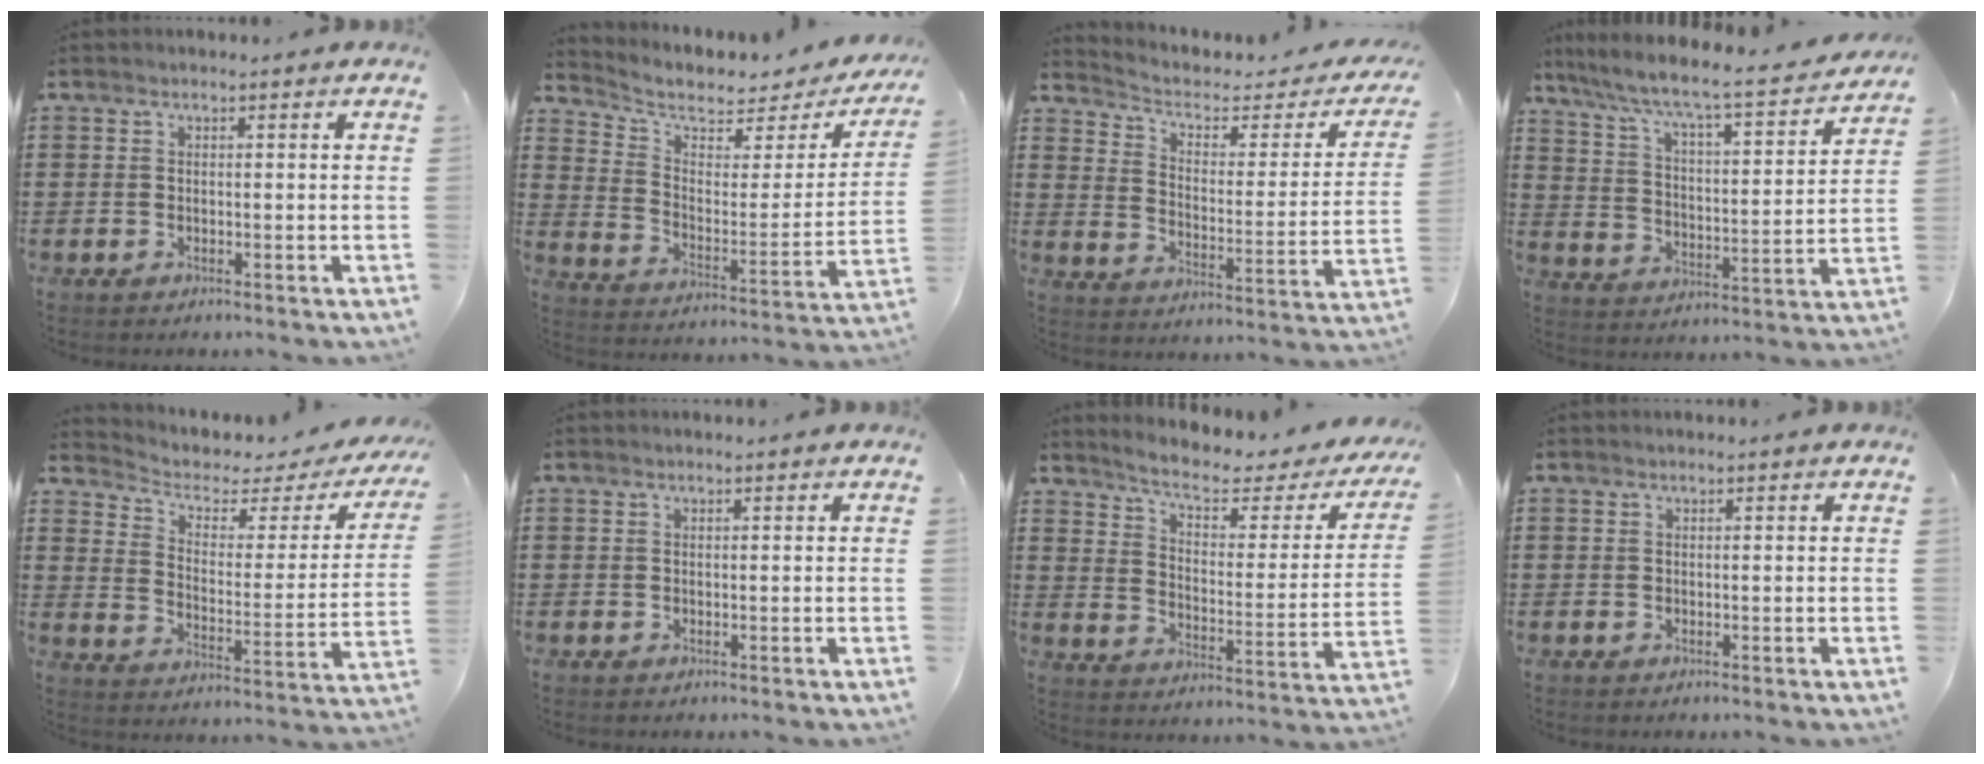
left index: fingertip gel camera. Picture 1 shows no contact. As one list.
[{"total": 4.7, "force": [3.6, 2.0, 2.2], "torque": [-0.066, -0.026, 0.058]}, {"total": 2.8, "force": [1.7, 1.4, 1.6], "torque": [-0.047, -0.013, 0.020]}, {"total": 5.9, "force": [5.1, 0.0, 3.0], "torque": [-0.083, -0.045, 0.074]}, {"total": 3.1, "force": [1.8, 1.7, 1.9], "torque": [-0.052, -0.014, 0.022]}, {"total": 0.0}, {"total": 5.1, "force": [3.7, 1.1, 3.3], "torque": [-0.076, -0.023, 0.052]}, {"total": 0.0}]